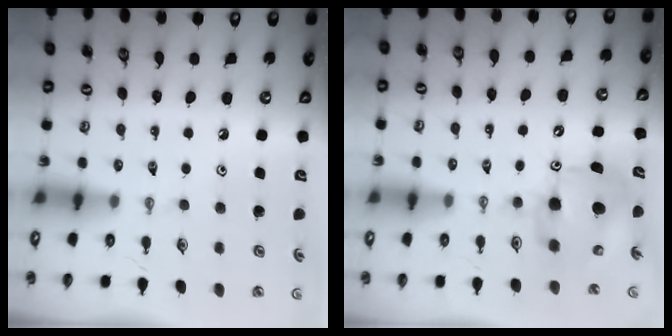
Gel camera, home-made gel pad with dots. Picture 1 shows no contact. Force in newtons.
{"total": 7.8, "press": 7.7, "slide": 0.7}